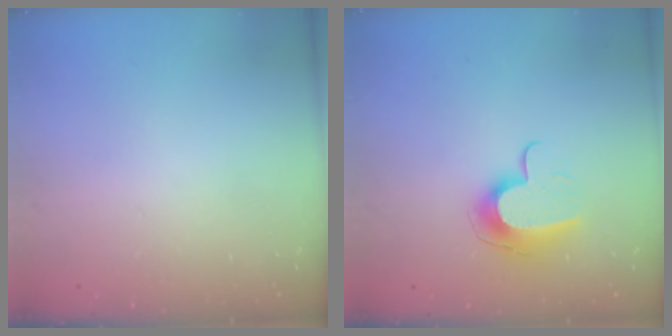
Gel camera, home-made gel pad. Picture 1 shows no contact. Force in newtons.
{"total": 10.5, "press": 10.5, "slide": 0.5}